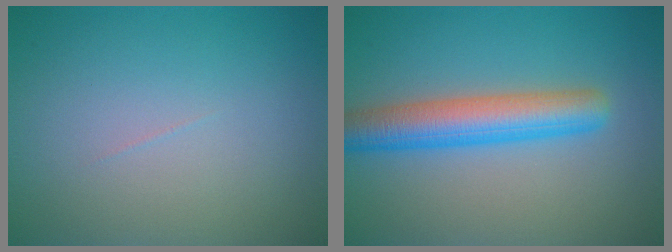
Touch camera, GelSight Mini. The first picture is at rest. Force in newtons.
{"total": 5.5, "press": 5.5, "slide": 0.1}